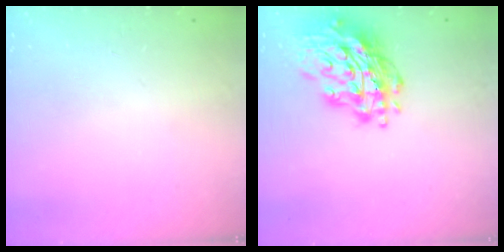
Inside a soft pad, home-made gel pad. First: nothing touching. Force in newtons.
{"total": 19.1, "press": 19.0, "slide": 1.9}